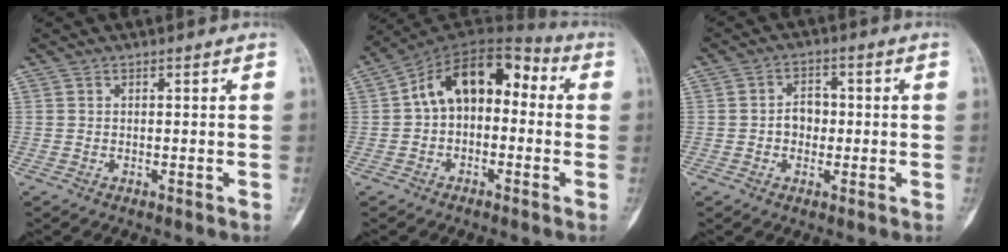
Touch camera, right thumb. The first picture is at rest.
{"total": 13.7, "force": [0.8, 9.1, 10.3], "torque": [-0.130, 0.052, -0.007]}
{"total": 4.3, "force": [-0.3, 3.4, 2.6], "torque": [-0.019, 0.014, -0.011]}